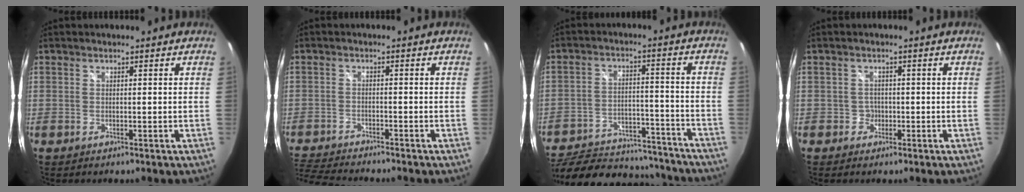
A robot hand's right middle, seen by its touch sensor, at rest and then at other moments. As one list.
[{"total": 8.5, "force": [-8.0, 0.6, 2.8], "torque": [-0.083, -0.016, -0.146]}, {"total": 26.8, "force": [-22.1, 10.2, 11.2], "torque": [-0.226, -0.001, -0.288]}, {"total": 2.0, "force": [-0.8, 1.9, 0.0], "torque": [0.000, 0.004, -0.011]}]